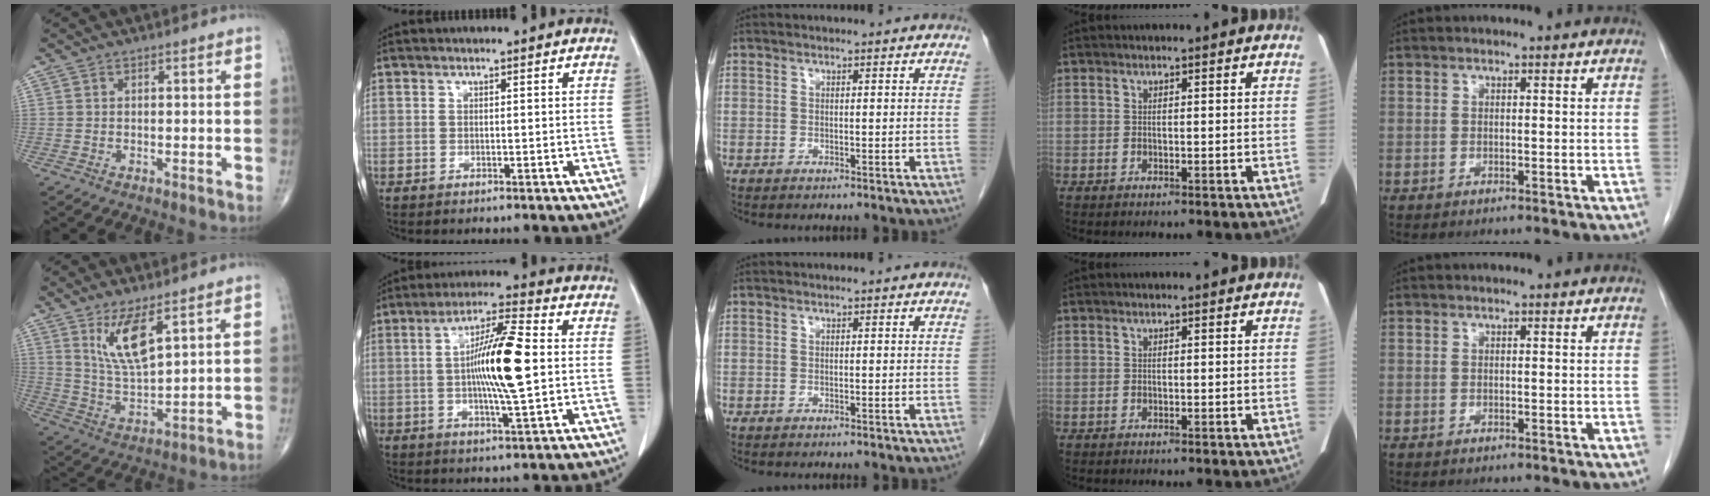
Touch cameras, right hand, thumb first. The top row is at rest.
{"thumb": {"total": 9.7, "force": [4.9, 2.9, 7.8], "torque": [-0.146, -0.037, 0.108]}, "index": {"total": 12.0, "force": [0.2, 0.8, 12.0], "torque": [-0.217, 0.002, 0.000]}}